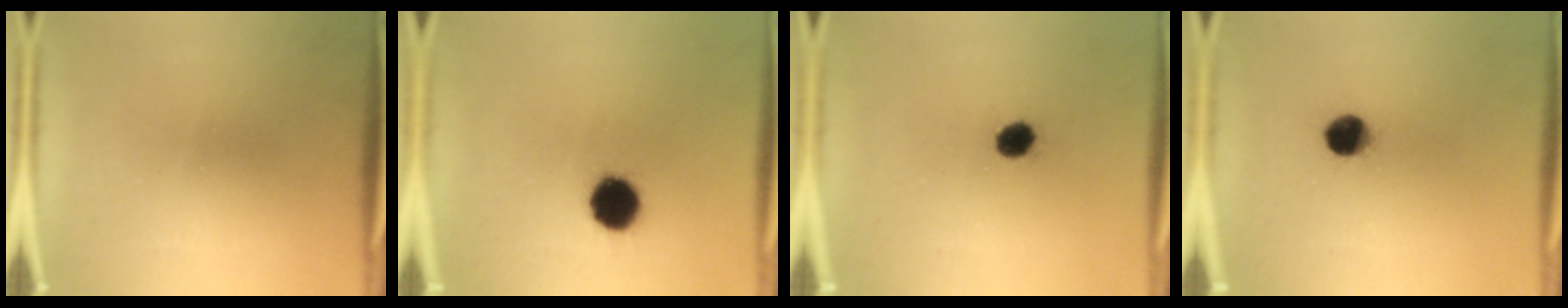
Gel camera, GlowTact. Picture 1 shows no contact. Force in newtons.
{"total": 9.3}
{"total": 4.4}
{"total": 6.6}